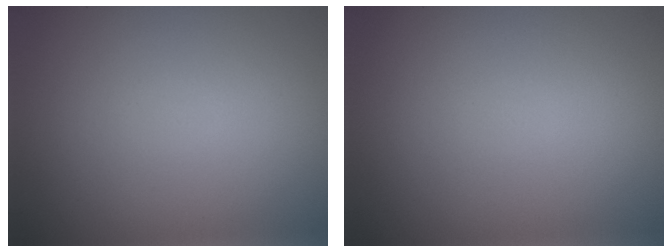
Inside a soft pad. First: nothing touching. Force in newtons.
{"total": 0.0}